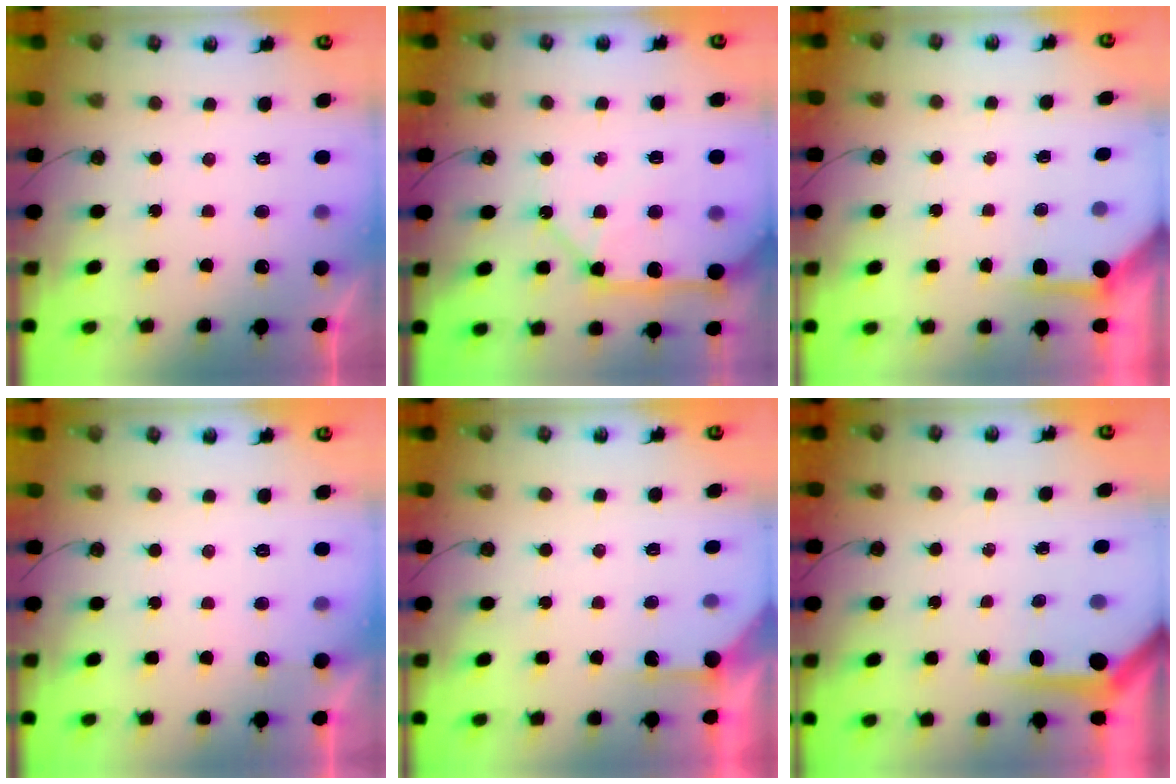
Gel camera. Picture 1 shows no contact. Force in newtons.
{"total": 13.7, "press": 13.6, "slide": 2.1}
{"total": 3.6, "press": 3.6, "slide": 0.5}
{"total": 2.8, "press": 2.8, "slide": 0.4}
{"total": 2.3, "press": 2.2, "slide": 0.3}
{"total": 4.4, "press": 4.4, "slide": 0.4}